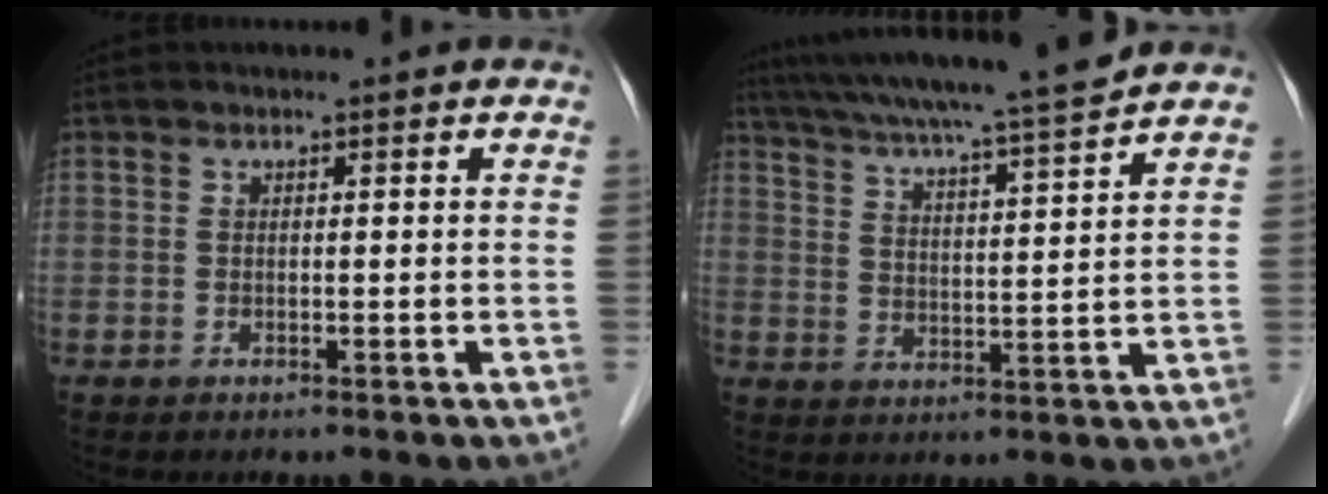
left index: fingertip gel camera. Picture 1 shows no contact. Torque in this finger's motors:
{"motor_torque": [0.85, -0.83, 0.62, 0.18]}